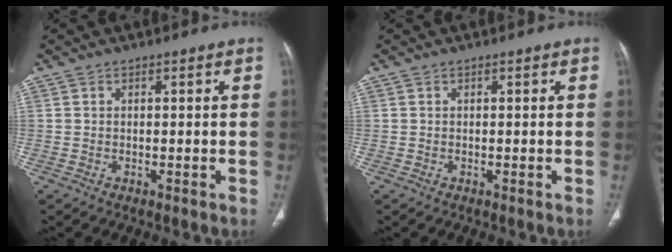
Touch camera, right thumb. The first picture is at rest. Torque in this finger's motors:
{"motor_torque": [-0.24, 0.24, -0.19, 0.05, 0.01]}